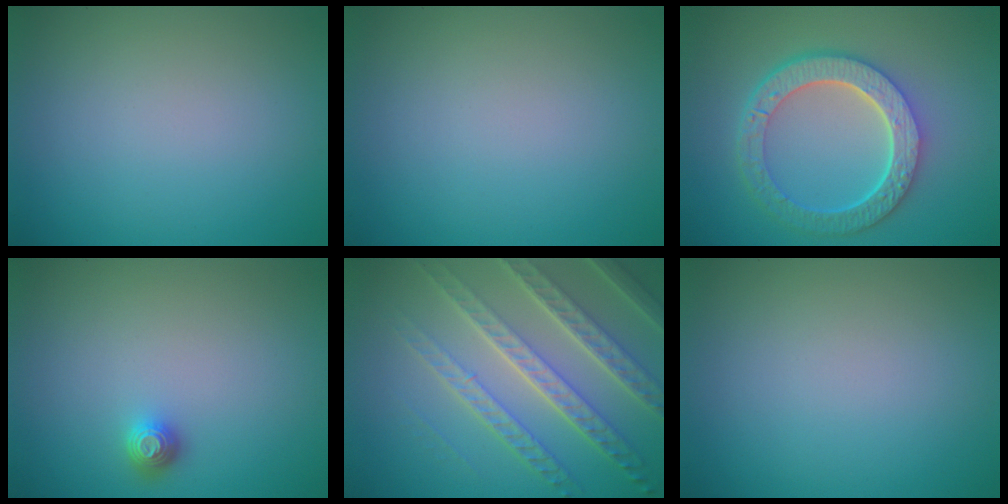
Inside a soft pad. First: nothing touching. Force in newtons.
{"total": 0.0}
{"total": 6.4, "press": 4.9, "slide": 4.1}
{"total": 1.2, "press": 1.1, "slide": 0.4}
{"total": 8.0, "press": 5.5, "slide": 5.9}
{"total": 0.0}